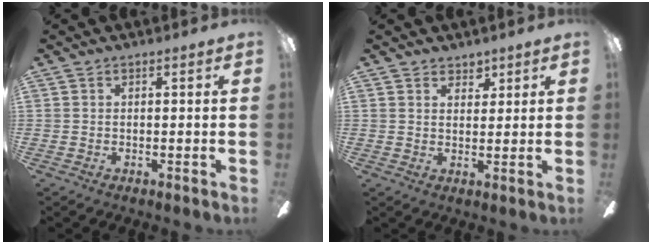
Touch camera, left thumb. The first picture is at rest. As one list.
[{"total": 3.2, "force": [2.6, 1.9, 0.5], "torque": [-0.002, -0.009, 0.045]}]